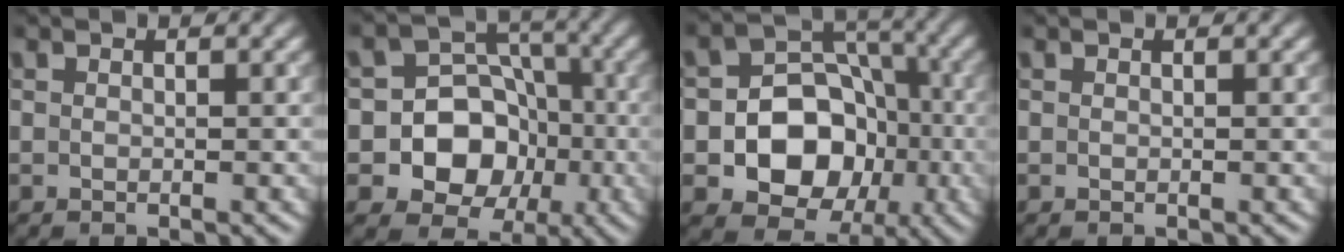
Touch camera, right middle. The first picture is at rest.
{"total": 9.6, "force": [-2.6, 8.5, 3.7], "torque": [-0.049, 0.018, -0.075]}
{"total": 9.2, "force": [-2.2, 7.5, 4.9], "torque": [-0.053, 0.002, -0.063]}
{"total": 0.0}